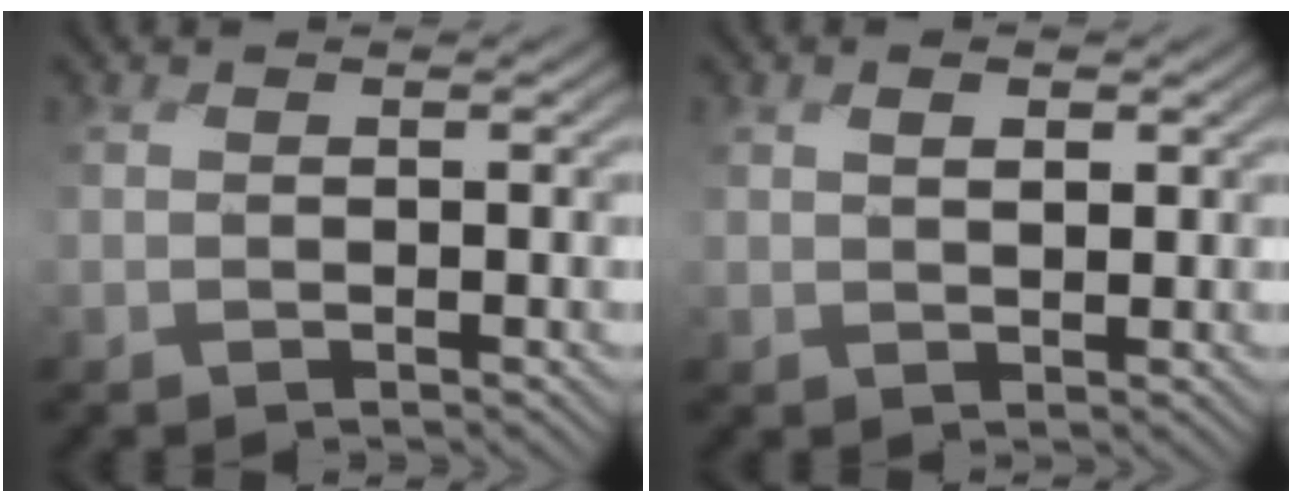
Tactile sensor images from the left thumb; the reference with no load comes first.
{"total": 1.8, "force": [0.8, 1.0, 1.3], "torque": [-0.020, -0.006, 0.016]}